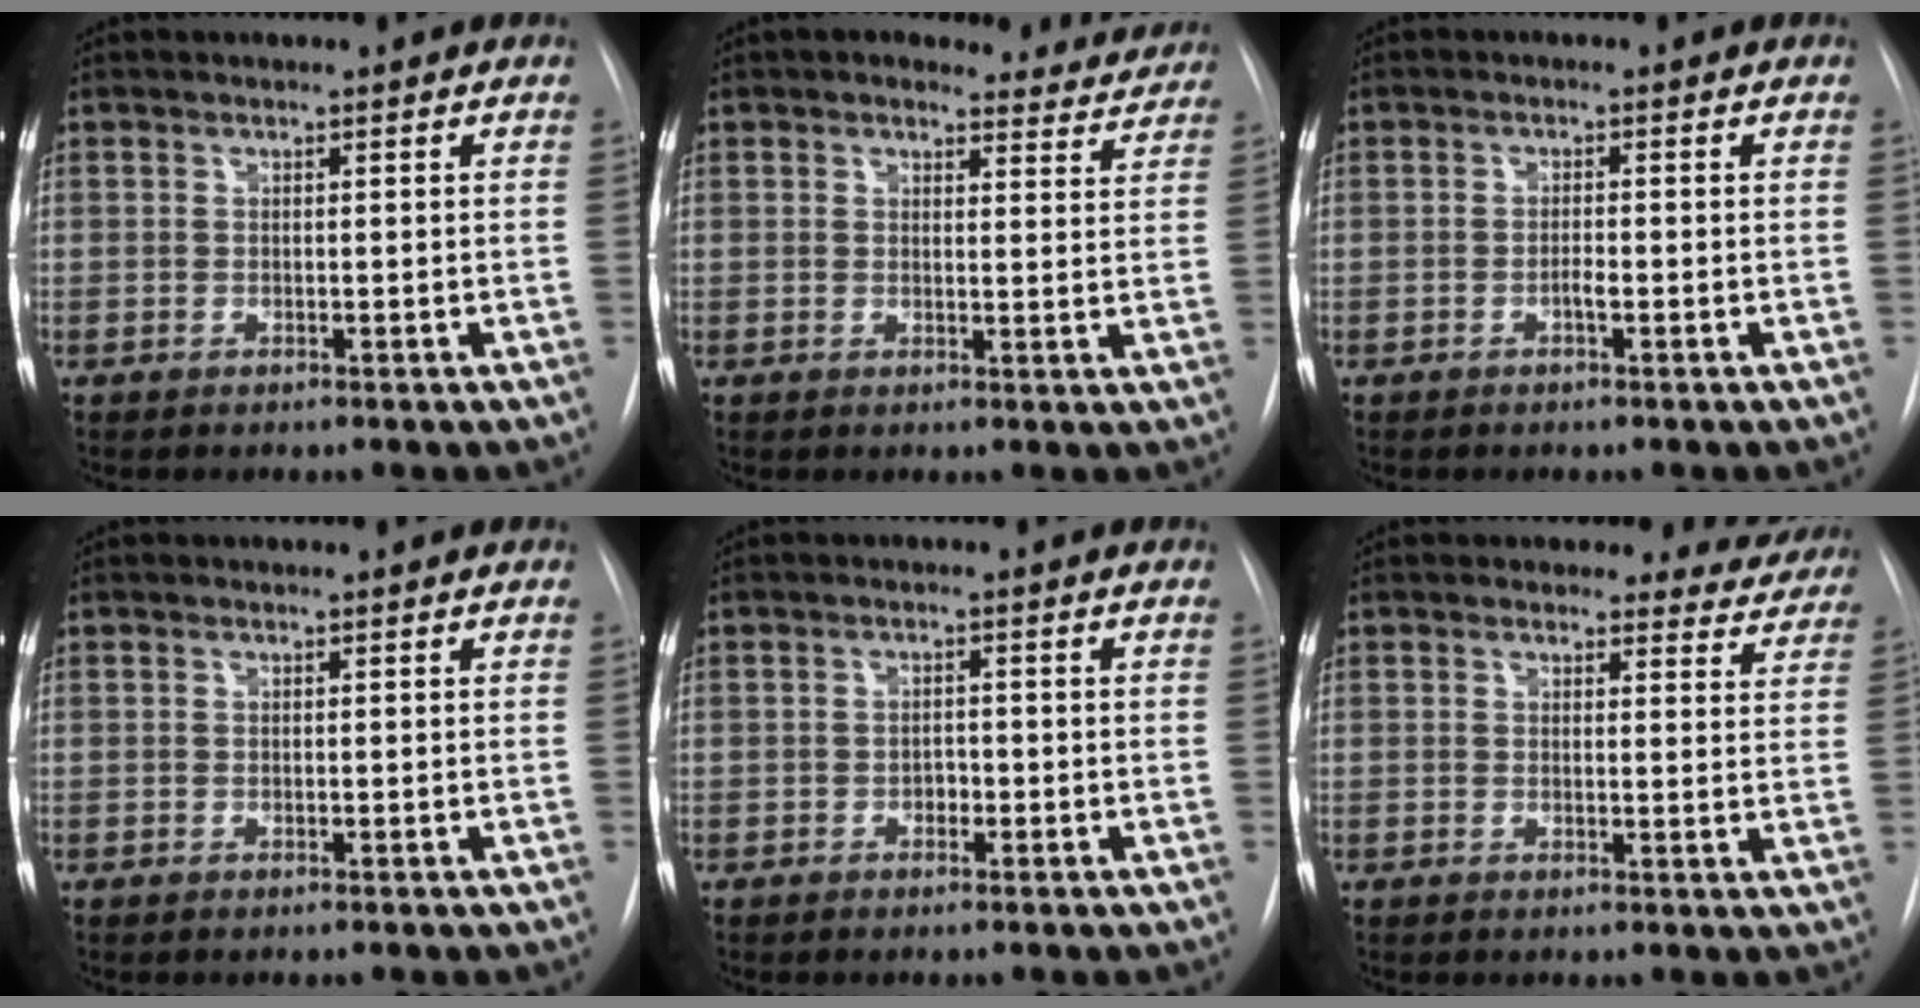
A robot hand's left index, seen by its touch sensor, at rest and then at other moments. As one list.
[{"total": 10.6, "force": [9.8, 3.1, 3.0], "torque": [-0.010, -0.021, 0.096]}, {"total": 1.3, "force": [-0.7, 0.2, 1.1], "torque": [-0.020, -0.001, -0.013]}, {"total": 0.0}, {"total": 1.4, "force": [-0.7, 0.9, 0.8], "torque": [-0.008, 0.002, -0.012]}, {"total": 6.7, "force": [6.2, 2.5, -0.7], "torque": [0.043, -0.024, 0.038]}]